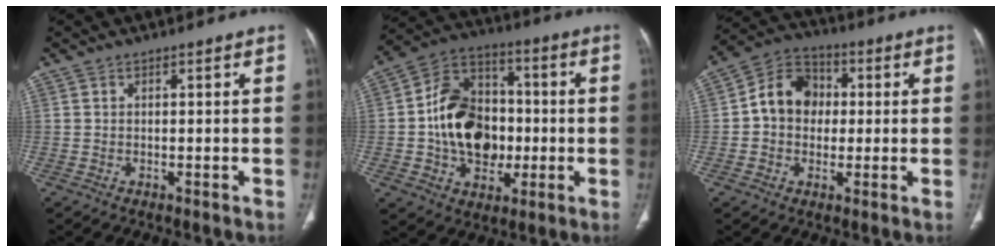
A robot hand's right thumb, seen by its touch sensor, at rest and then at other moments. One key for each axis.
{"total": 17.8, "fx": -1.3, "fy": 13.3, "fz": 11.8, "tx": -0.157, "ty": 0.031, "tz": -0.020}
{"total": 10.5, "fx": 0.6, "fy": 8.7, "fz": 5.9, "tx": -0.073, "ty": 0.026, "tz": -0.002}